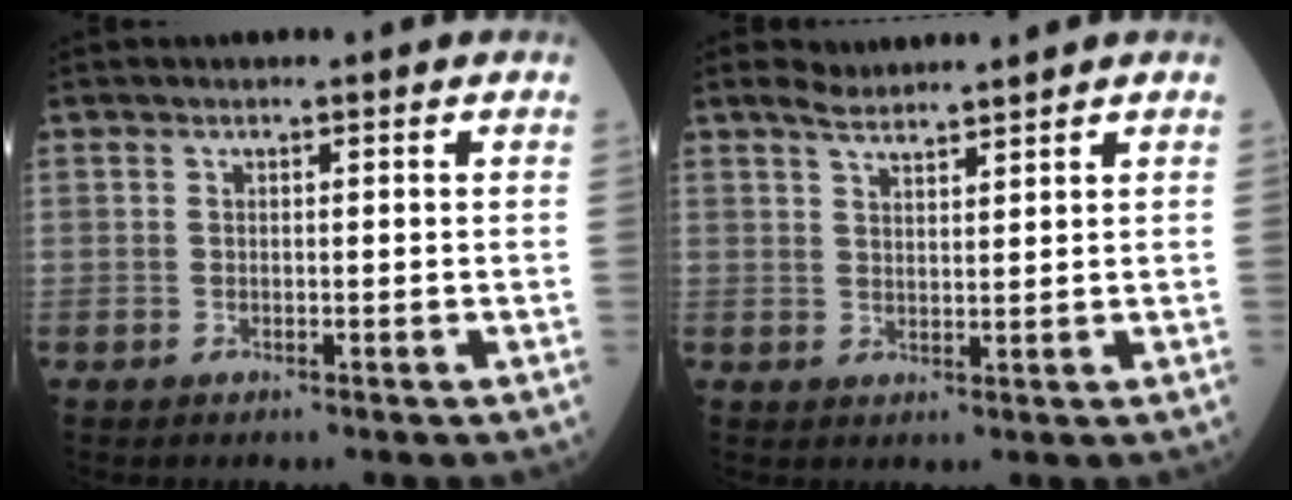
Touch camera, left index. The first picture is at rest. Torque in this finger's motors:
{"motor_torque": [-0.12, -0.05, 0.04, -0.01]}